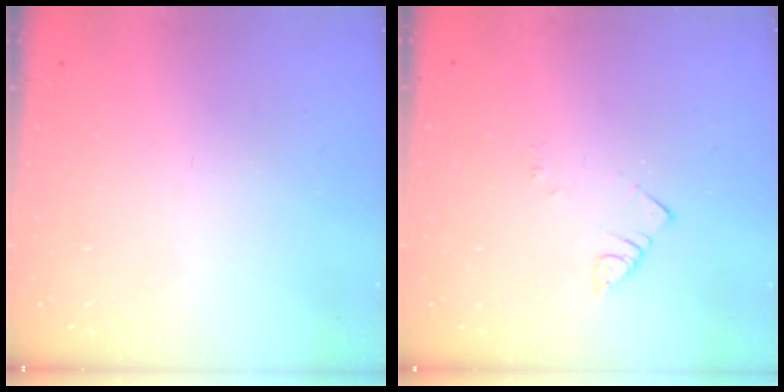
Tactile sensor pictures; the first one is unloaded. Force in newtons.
{"total": 1.7, "press": 1.7, "slide": 0.3}